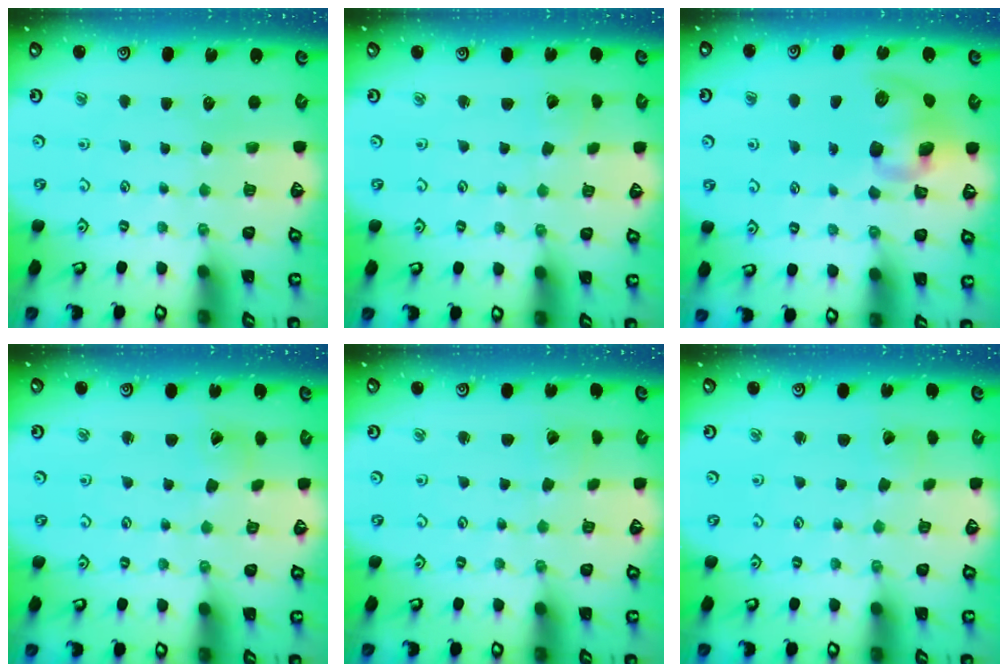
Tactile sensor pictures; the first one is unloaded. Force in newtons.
{"total": 1.7, "press": 1.7, "slide": 0.1}
{"total": 10.6, "press": 10.5, "slide": 1.7}
{"total": 2.9, "press": 2.9, "slide": 0.2}
{"total": 1.3, "press": 1.3, "slide": 0.0}
{"total": 0.0}